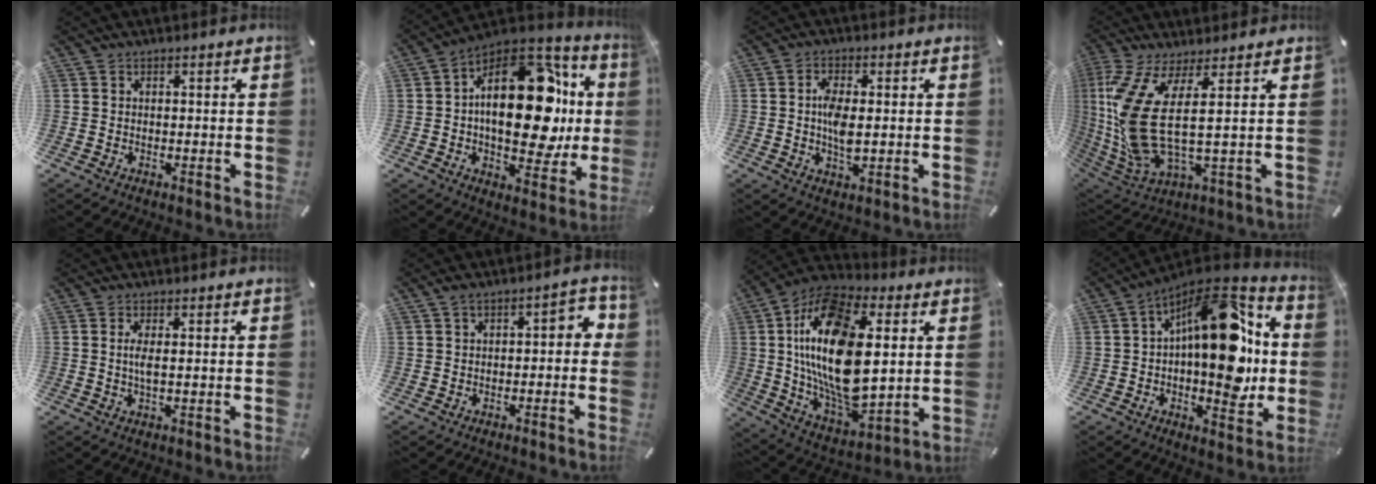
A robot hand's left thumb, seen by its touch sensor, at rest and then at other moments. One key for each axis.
{"total": 27.6, "fx": 3.1, "fy": 15.5, "fz": 22.6, "tx": -0.340, "ty": -0.018, "tz": 0.061}
{"total": 6.3, "fx": 0.1, "fy": 3.0, "fz": 5.5, "tx": -0.118, "ty": -0.003, "tz": -0.005}
{"total": 16.3, "fx": 3.1, "fy": 4.4, "fz": 15.3, "tx": -0.357, "ty": -0.041, "tz": 0.046}
{"total": 3.1, "fx": 0.2, "fy": 0.5, "fz": 3.0, "tx": -0.066, "ty": -0.006, "tz": -0.001}
{"total": 4.6, "fx": -1.0, "fy": 2.5, "fz": 3.7, "tx": -0.059, "ty": 0.018, "tz": -0.024}
{"total": 24.9, "fx": 5.3, "fy": 13.8, "fz": 20.1, "tx": -0.403, "ty": -0.024, "tz": 0.092}
{"total": 21.2, "fx": 3.0, "fy": 10.7, "fz": 18.1, "tx": -0.244, "ty": -0.027, "tz": 0.053}